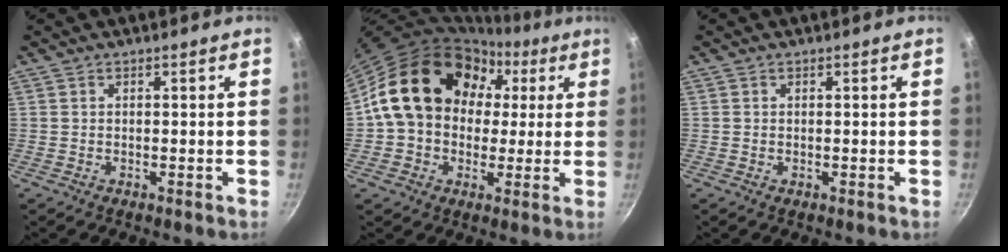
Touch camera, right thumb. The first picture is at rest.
{"total": 19.6, "force": [3.2, 15.8, 11.1], "torque": [-0.152, 0.044, 0.048]}
{"total": 0.0}